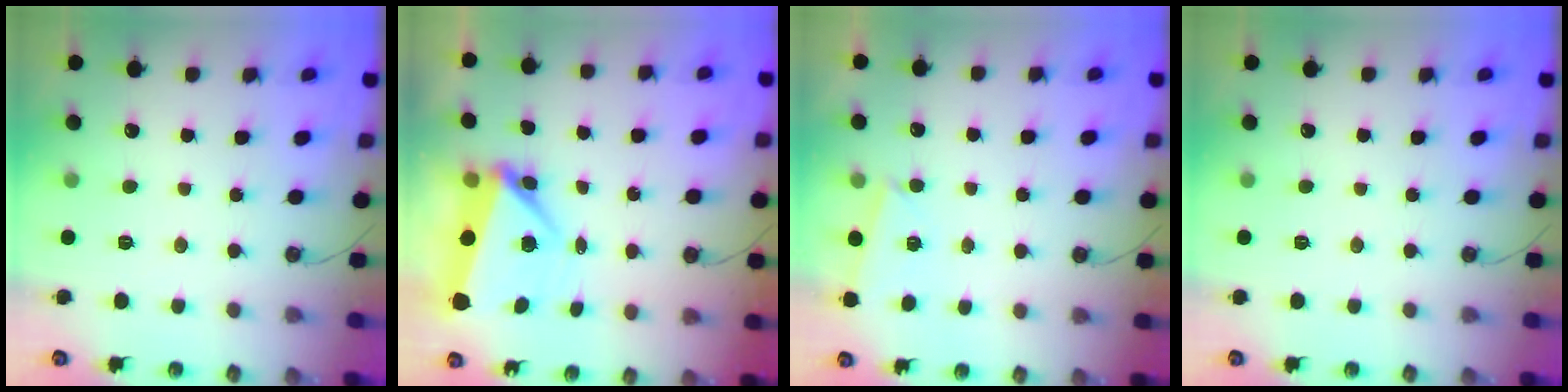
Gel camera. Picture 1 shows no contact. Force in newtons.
{"total": 6.0, "press": 5.7, "slide": 1.8}
{"total": 3.5, "press": 2.7, "slide": 2.1}
{"total": 0.0}